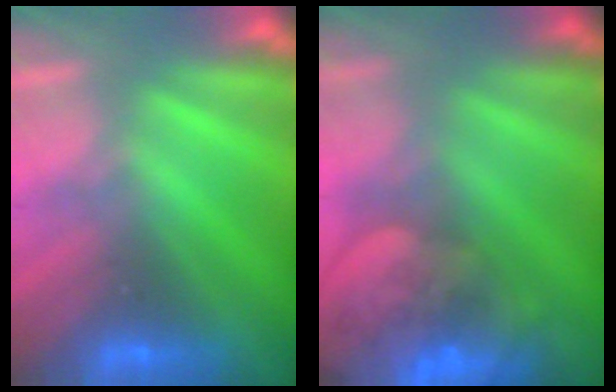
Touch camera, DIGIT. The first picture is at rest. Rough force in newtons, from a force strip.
{"total": 5.7}